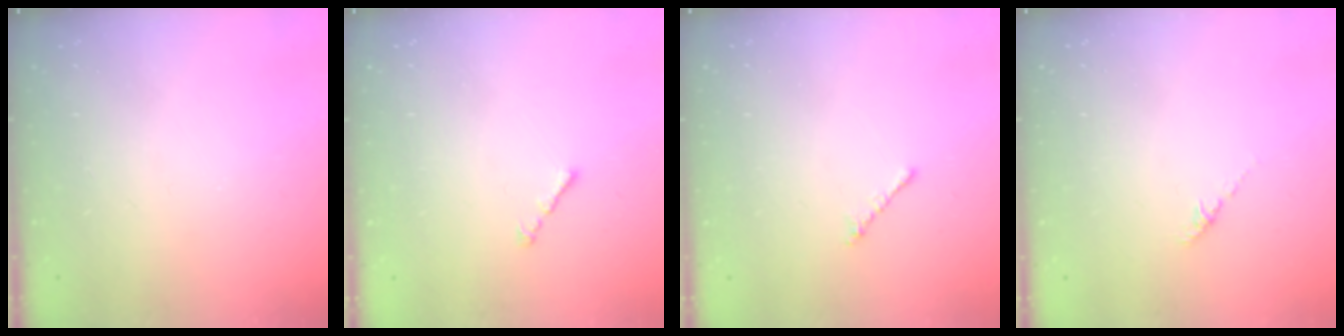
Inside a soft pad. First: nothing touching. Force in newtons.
{"total": 1.0, "press": 0.9, "slide": 0.5}
{"total": 0.9, "press": 0.7, "slide": 0.5}
{"total": 1.2, "press": 1.1, "slide": 0.5}